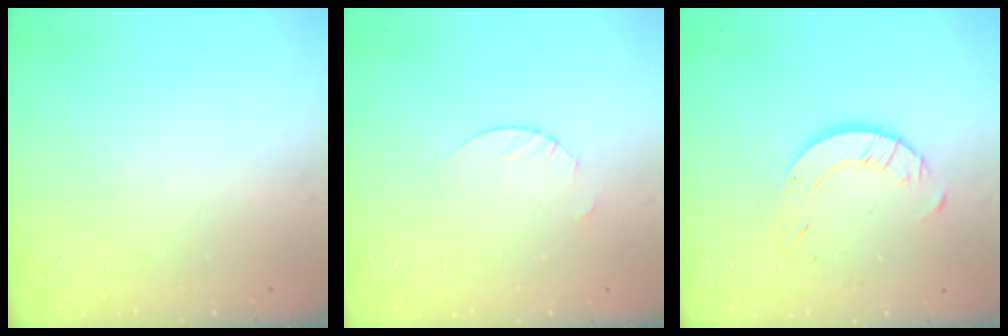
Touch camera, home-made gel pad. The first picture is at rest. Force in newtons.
{"total": 1.9, "press": 1.9, "slide": 0.2}
{"total": 6.9, "press": 6.8, "slide": 0.7}